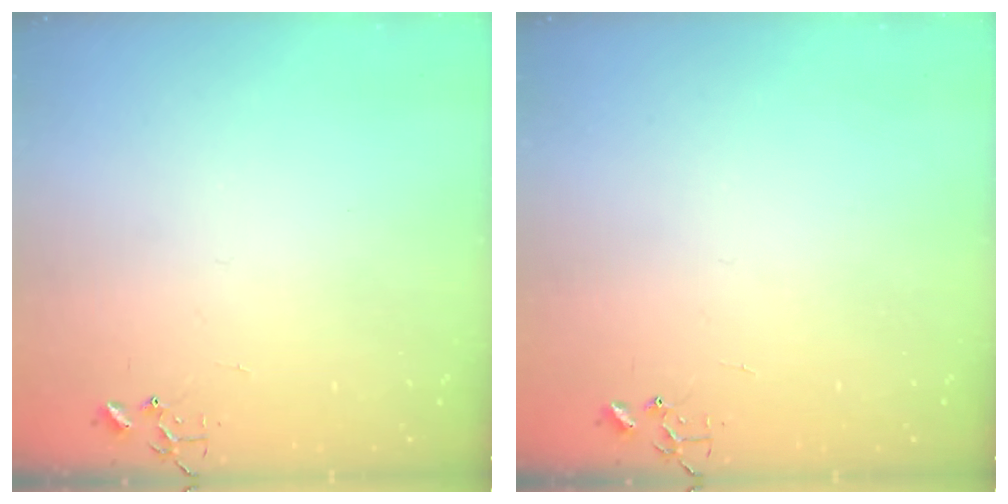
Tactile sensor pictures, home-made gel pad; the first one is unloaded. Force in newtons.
{"total": 0.0}